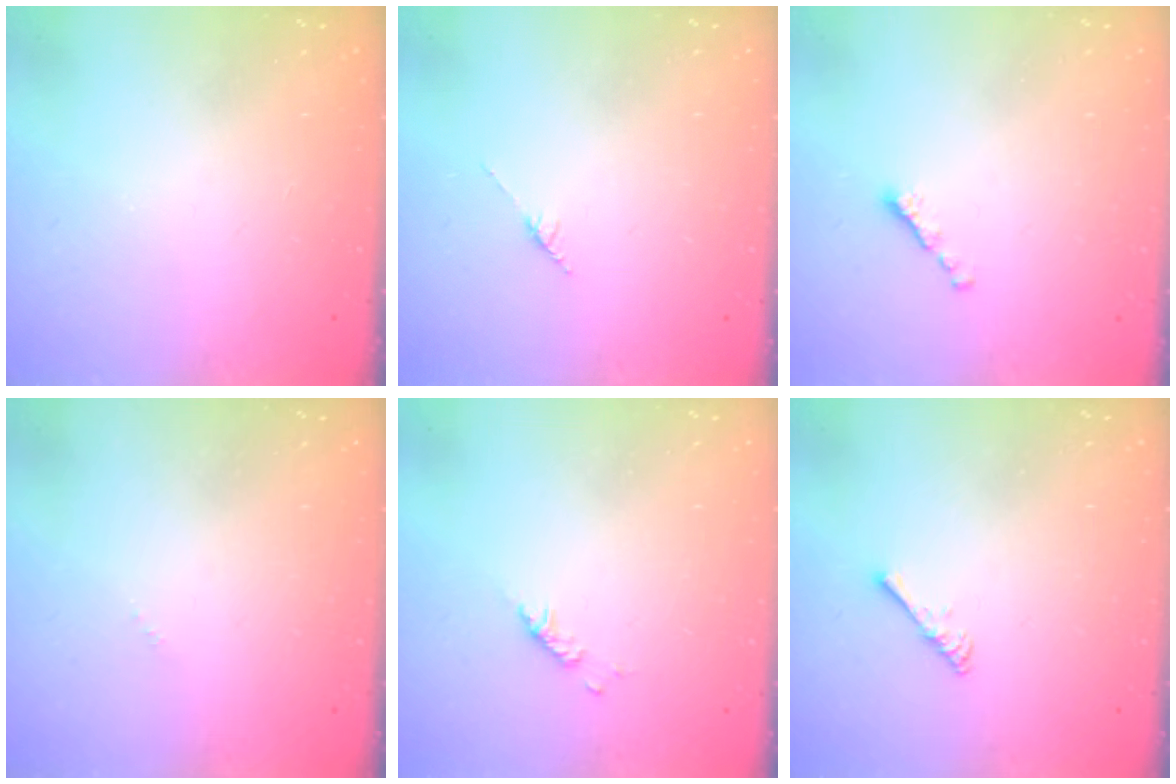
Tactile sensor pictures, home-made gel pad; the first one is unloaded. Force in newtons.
{"total": 2.8, "press": 2.8, "slide": 0.4}
{"total": 1.5, "press": 1.4, "slide": 0.5}
{"total": 0.0}
{"total": 2.9, "press": 2.9, "slide": 0.6}
{"total": 2.4, "press": 2.4, "slide": 0.4}